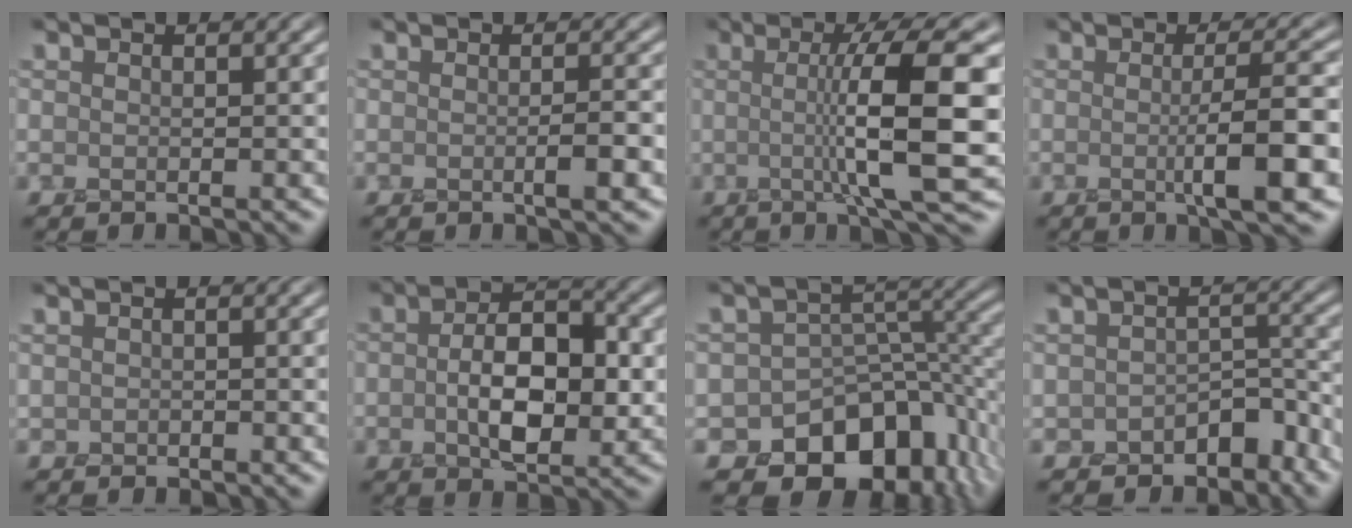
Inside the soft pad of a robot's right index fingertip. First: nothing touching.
{"total": 2.0, "force": [-0.4, 0.3, 1.9], "torque": [-0.028, -0.001, -0.008]}
{"total": 9.4, "force": [0.1, 1.7, 9.2], "torque": [-0.122, -0.001, -0.001]}
{"total": 5.7, "force": [-0.7, 0.9, 5.5], "torque": [-0.082, -0.003, -0.013]}
{"total": 0.7, "force": [-0.2, 0.5, 0.4], "torque": [-0.006, -0.003, -0.005]}
{"total": 6.4, "force": [-0.4, 3.4, 5.4], "torque": [-0.095, -0.002, -0.009]}
{"total": 12.1, "force": [-7.4, 7.7, 5.5], "torque": [-0.070, 0.003, -0.108]}
{"total": 4.3, "force": [-3.0, 2.4, 1.9], "torque": [-0.020, -0.008, -0.045]}